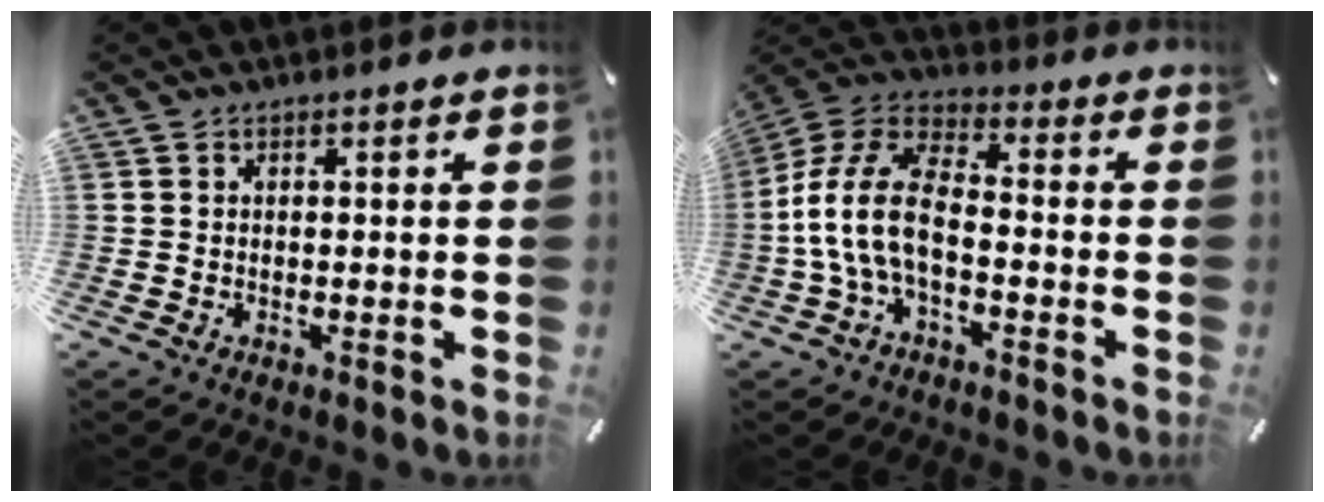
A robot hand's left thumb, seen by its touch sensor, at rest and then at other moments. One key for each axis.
{"total": 12.0, "fx": -3.8, "fy": 6.4, "fz": 9.5, "tx": -0.205, "ty": 0.011, "tz": -0.071}